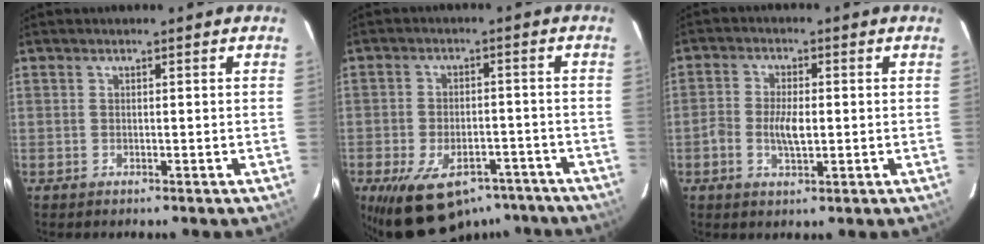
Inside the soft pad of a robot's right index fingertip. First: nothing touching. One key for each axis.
{"total": 16.6, "fx": -11.2, "fy": 8.7, "fz": 8.5, "tx": -0.177, "ty": -0.003, "tz": -0.154}
{"total": 5.1, "fx": -0.9, "fy": 2.4, "fz": 4.4, "tx": -0.091, "ty": 0.002, "tz": -0.019}